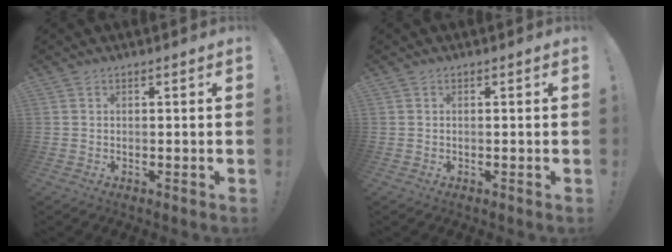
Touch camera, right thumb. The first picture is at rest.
{"total": 0.0}